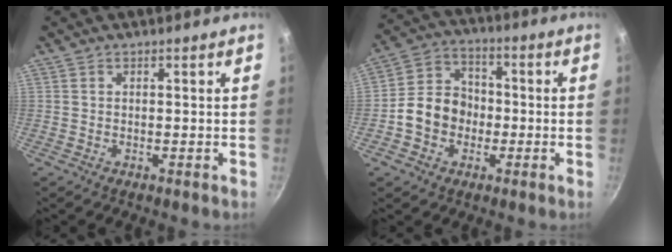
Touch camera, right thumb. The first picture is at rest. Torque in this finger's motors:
{"motor_torque": [0.94, 1.35, 0.68, -1.03, 0.02]}